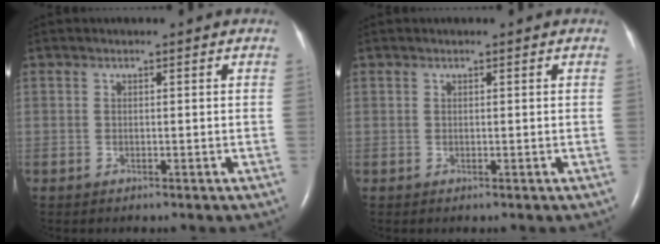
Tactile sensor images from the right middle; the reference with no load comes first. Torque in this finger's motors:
{"motor_torque": [0.08, 0.11, 0.04, 0.01]}